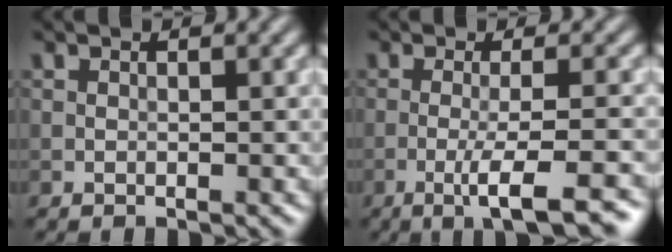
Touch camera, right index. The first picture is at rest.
{"total": 5.5, "force": [-2.6, 0.8, 4.8], "torque": [-0.072, 0.004, -0.047]}